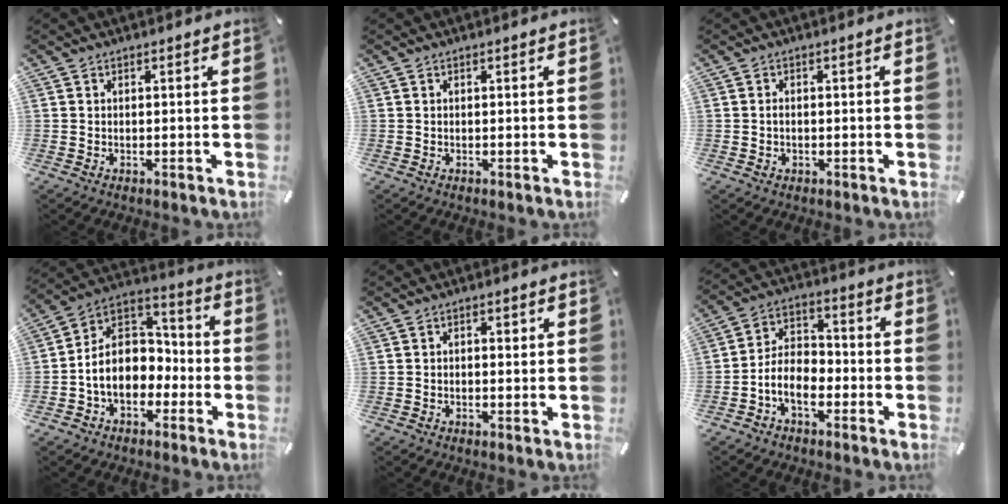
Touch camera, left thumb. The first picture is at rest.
{"total": 0.0}
{"total": 1.5, "force": [-0.2, 1.1, 1.1], "torque": [-0.021, 0.004, -0.005]}
{"total": 11.6, "force": [-3.1, 9.5, 5.9], "torque": [-0.136, 0.008, -0.058]}
{"total": 1.5, "force": [0.0, 0.9, 1.2], "torque": [-0.023, 0.006, -0.003]}
{"total": 8.4, "force": [-4.3, 5.3, 4.9], "torque": [-0.102, 0.018, -0.080]}